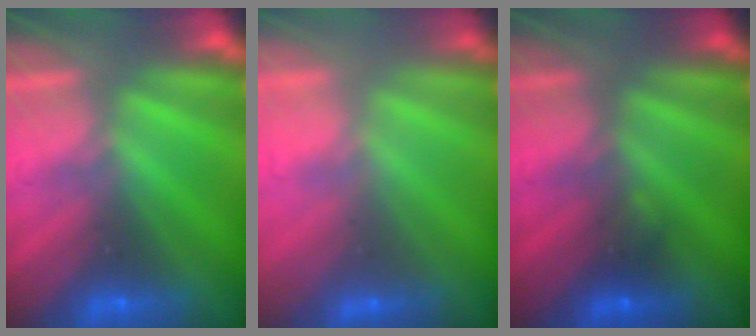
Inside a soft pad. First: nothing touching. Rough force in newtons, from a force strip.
{"total": 2.1}
{"total": 1.8}